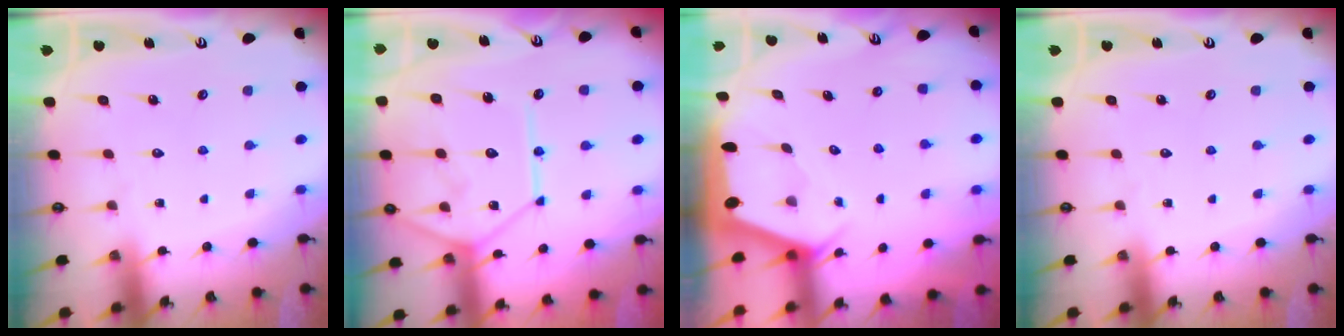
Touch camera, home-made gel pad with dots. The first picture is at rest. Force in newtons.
{"total": 14.0, "press": 13.9, "slide": 1.7}
{"total": 2.0, "press": 1.9, "slide": 0.3}
{"total": 0.0}